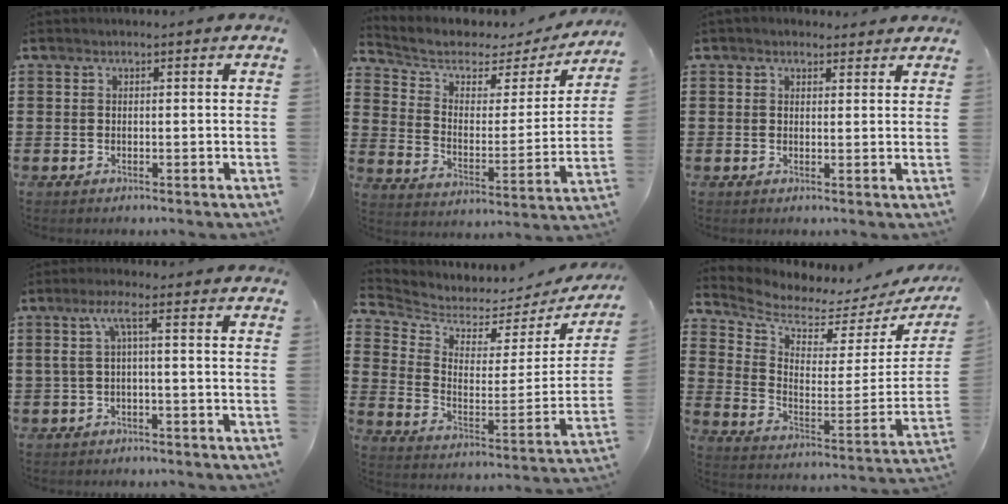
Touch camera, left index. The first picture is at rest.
{"total": 4.9, "force": [3.8, 2.4, 1.9], "torque": [-0.065, -0.027, 0.061]}
{"total": 1.7, "force": [1.6, 0.7, 0.3], "torque": [-0.009, 0.006, 0.030]}
{"total": 3.5, "force": [-0.4, 0.2, 3.5], "torque": [-0.071, 0.009, -0.015]}
{"total": 4.3, "force": [3.9, 1.6, 0.6], "torque": [-0.044, -0.038, 0.063]}
{"total": 4.0, "force": [3.8, 0.8, 1.1], "torque": [-0.050, -0.044, 0.061]}